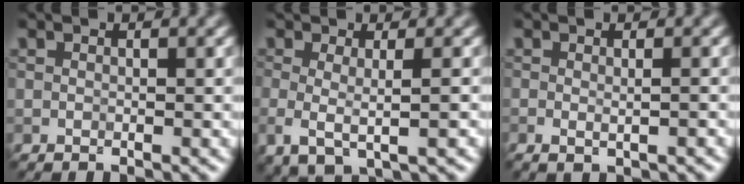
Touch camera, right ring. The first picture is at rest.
{"total": 2.8, "force": [-0.1, 1.0, 2.7], "torque": [-0.055, -0.010, -0.003]}
{"total": 1.1, "force": [-0.2, 0.3, 1.1], "torque": [-0.023, -0.005, 0.000]}